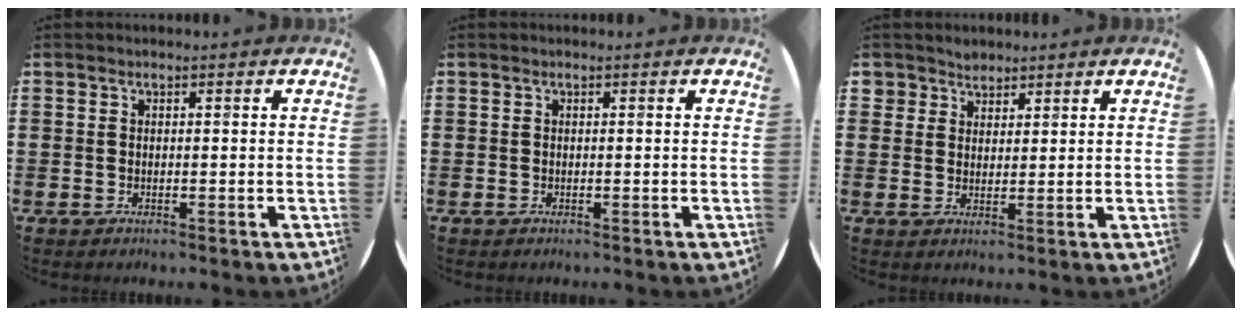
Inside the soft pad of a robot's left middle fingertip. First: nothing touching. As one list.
[{"total": 0.0}, {"total": 2.6, "force": [2.2, 1.4, -0.1], "torque": [0.002, 0.004, 0.043]}]